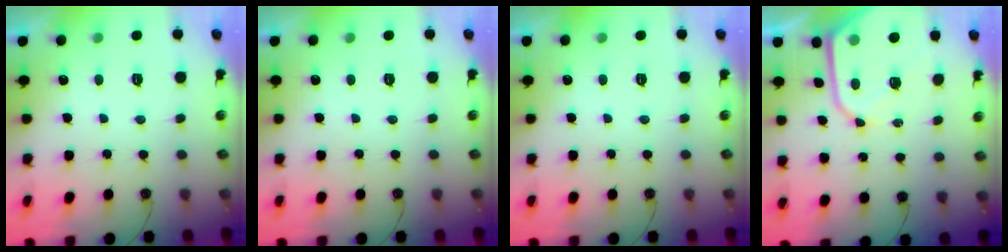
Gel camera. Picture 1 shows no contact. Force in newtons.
{"total": 0.0}
{"total": 0.0}
{"total": 11.6, "press": 11.6, "slide": 1.0}